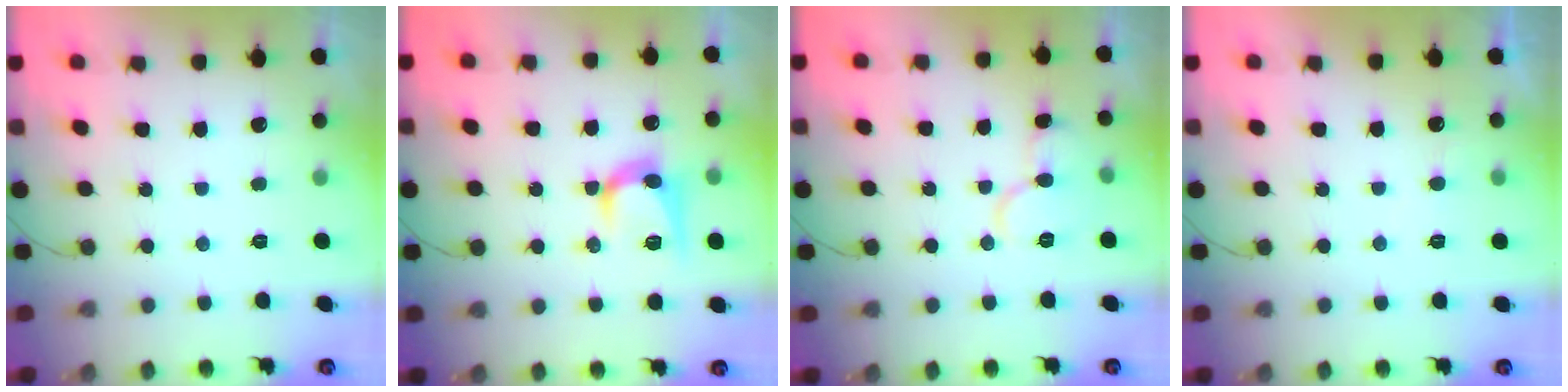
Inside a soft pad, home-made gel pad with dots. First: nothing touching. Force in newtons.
{"total": 10.2, "press": 10.2, "slide": 0.5}
{"total": 9.5, "press": 9.5, "slide": 0.7}
{"total": 4.6, "press": 4.6, "slide": 0.3}